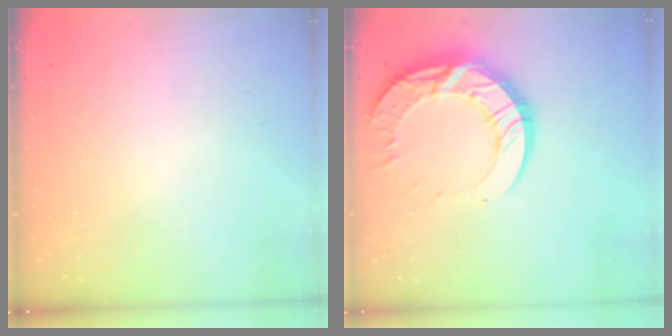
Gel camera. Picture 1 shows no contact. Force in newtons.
{"total": 17.3, "press": 17.2, "slide": 1.5}